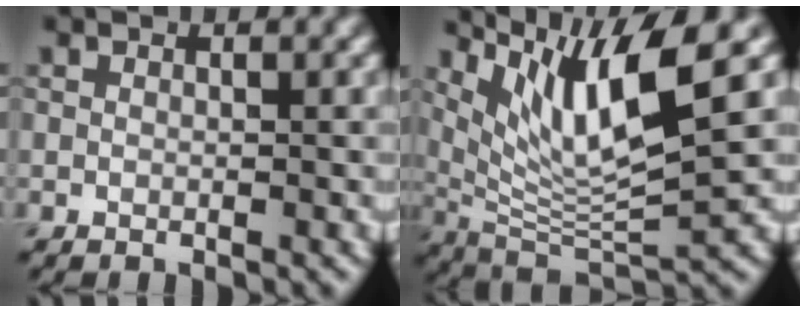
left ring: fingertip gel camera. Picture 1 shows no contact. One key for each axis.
{"total": 9.1, "fx": 4.2, "fy": 2.2, "fz": 7.8, "tx": -0.141, "ty": -0.007, "tz": 0.084}